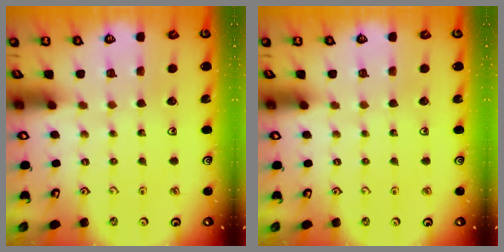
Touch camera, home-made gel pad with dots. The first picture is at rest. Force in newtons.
{"total": 0.0}